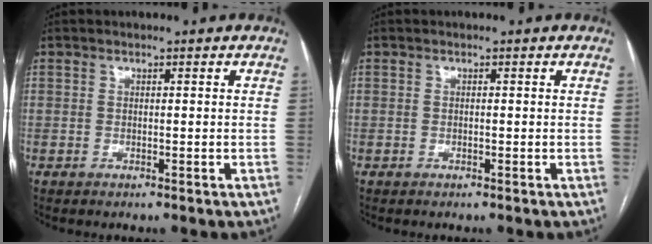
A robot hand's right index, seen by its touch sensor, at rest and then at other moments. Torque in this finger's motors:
{"motor_torque": [0.12, 0.10, -0.02, 0.00]}